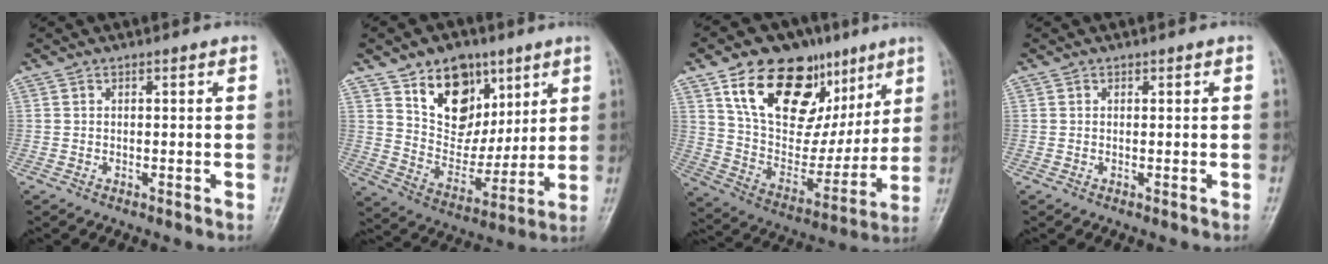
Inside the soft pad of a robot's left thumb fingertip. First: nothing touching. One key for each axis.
{"total": 15.0, "fx": 8.1, "fy": 10.4, "fz": 7.1, "tx": -0.070, "ty": -0.047, "tz": 0.149}
{"total": 24.5, "fx": 12.3, "fy": 15.0, "fz": 15.1, "tx": -0.189, "ty": -0.024, "tz": 0.213}
{"total": 0.0}